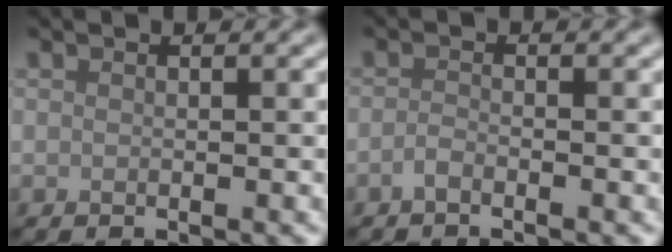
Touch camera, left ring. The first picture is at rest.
{"total": 0.9, "force": [-0.7, 0.2, 0.5], "torque": [-0.012, 0.002, -0.017]}